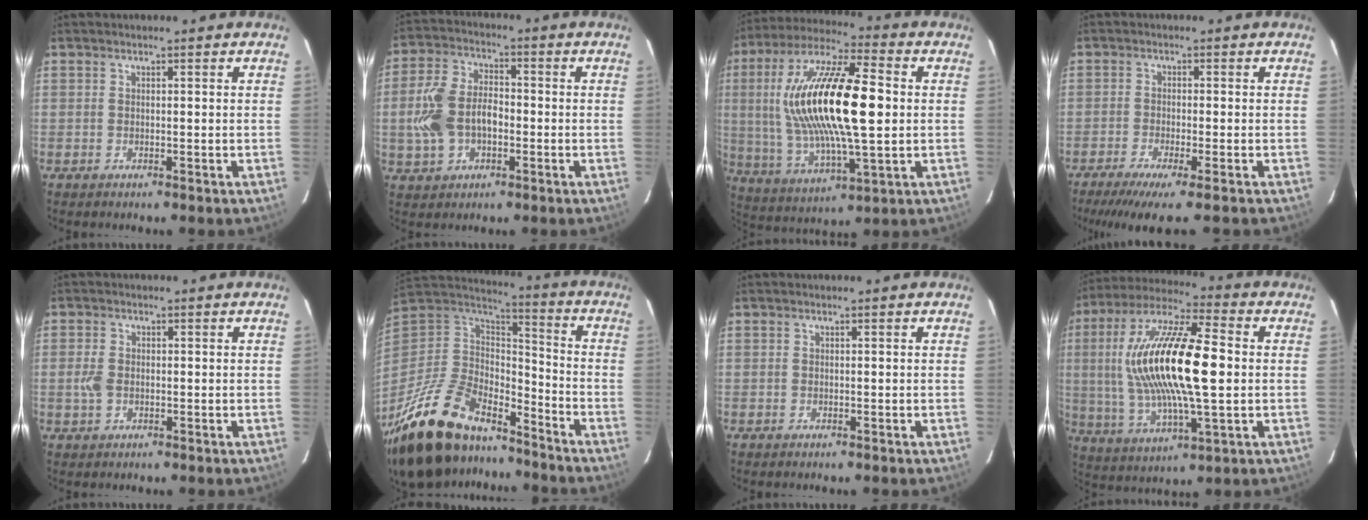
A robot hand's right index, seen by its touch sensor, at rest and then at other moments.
{"total": 11.3, "force": [-2.1, 7.4, 8.3], "torque": [-0.182, 0.014, -0.032]}
{"total": 23.9, "force": [2.6, 7.4, 22.5], "torque": [-0.439, 0.012, 0.048]}
{"total": 8.7, "force": [-6.7, 0.1, 5.6], "torque": [-0.118, -0.032, -0.114]}
{"total": 2.9, "force": [-0.4, 2.1, 2.1], "torque": [-0.048, 0.002, -0.005]}
{"total": 30.6, "force": [-22.3, 13.3, 16.2], "torque": [-0.342, -0.006, -0.361]}
{"total": 0.0}
{"total": 22.6, "force": [1.9, 6.5, 21.6], "torque": [-0.419, 0.010, 0.032]}